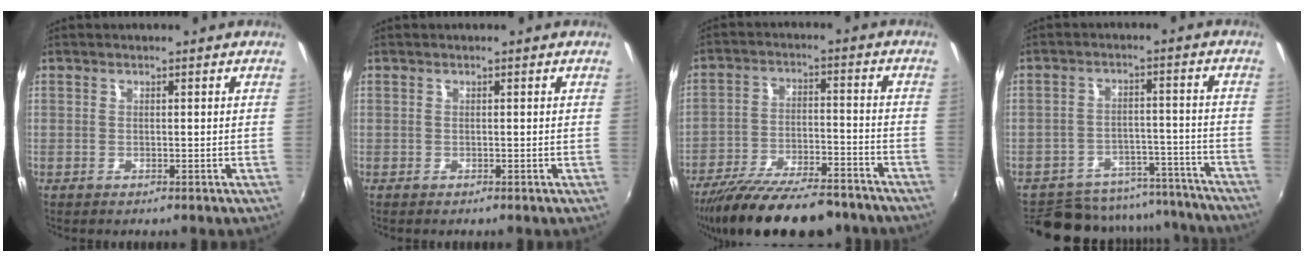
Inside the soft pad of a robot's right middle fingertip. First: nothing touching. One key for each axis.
{"total": 0.0}
{"total": 20.0, "fx": -16.6, "fy": 5.5, "fz": 9.8, "tx": -0.189, "ty": -0.034, "tz": -0.252}
{"total": 19.7, "fx": -17.4, "fy": 7.8, "fz": 5.3, "tx": -0.114, "ty": 0.038, "tz": -0.213}